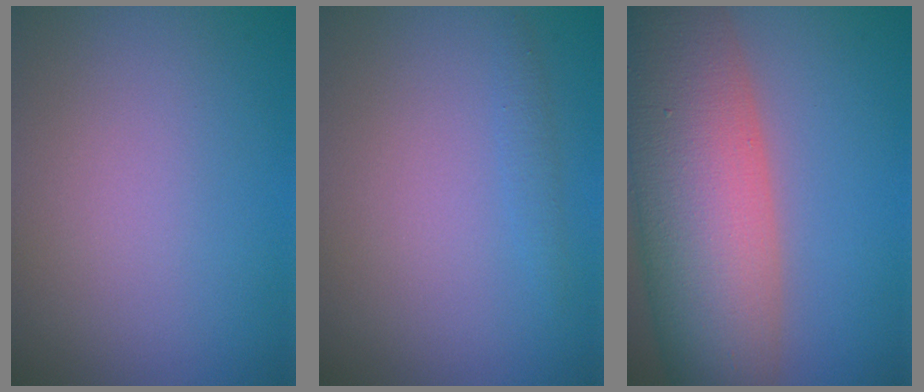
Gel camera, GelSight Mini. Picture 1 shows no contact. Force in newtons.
{"total": 0.9, "press": 0.9, "slide": 0.0}
{"total": 13.9, "press": 13.9, "slide": 0.6}